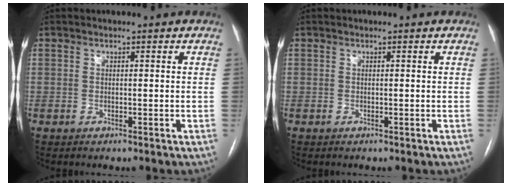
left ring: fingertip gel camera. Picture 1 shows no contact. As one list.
[{"total": 0.0}]